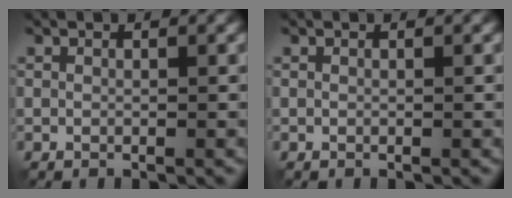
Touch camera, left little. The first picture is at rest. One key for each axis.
{"total": 0.0}